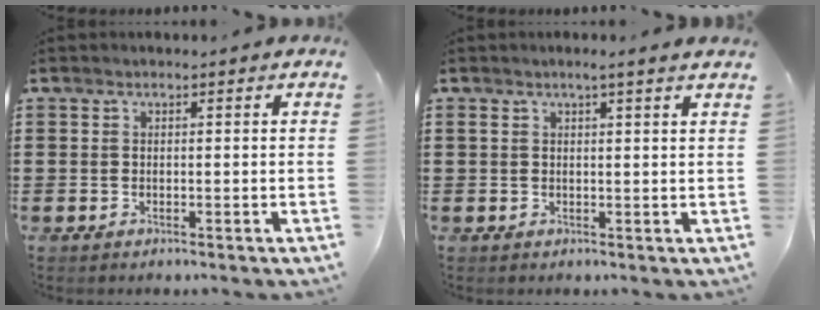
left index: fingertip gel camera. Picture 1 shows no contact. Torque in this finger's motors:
{"motor_torque": [0.09, -0.10, 0.14, 0.03]}